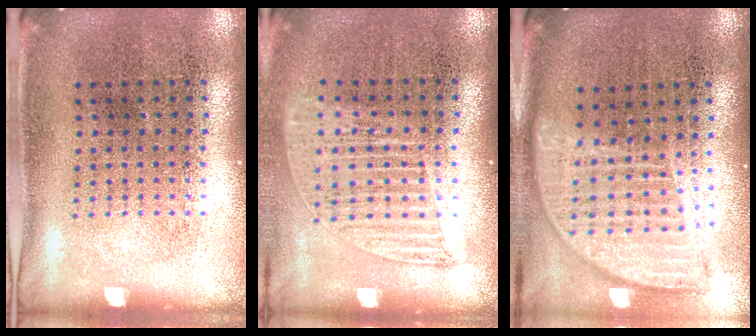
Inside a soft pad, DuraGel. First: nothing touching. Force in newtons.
{"total": 1.2, "press": 1.1, "slide": 0.5}
{"total": 1.9, "press": 1.5, "slide": 1.1}